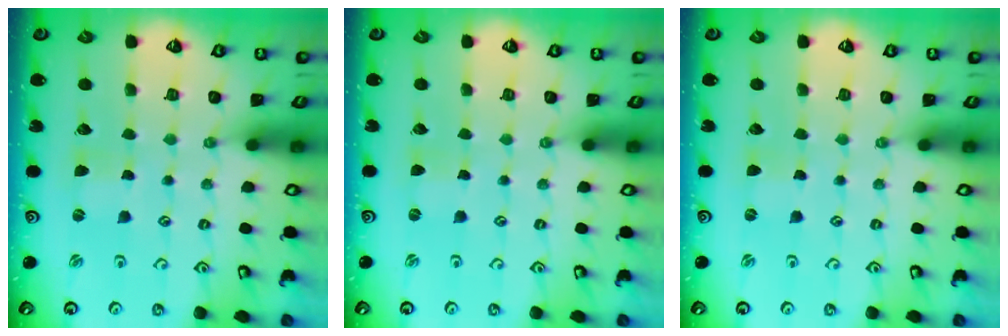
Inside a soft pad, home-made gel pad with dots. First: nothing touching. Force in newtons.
{"total": 0.0}
{"total": 0.0}